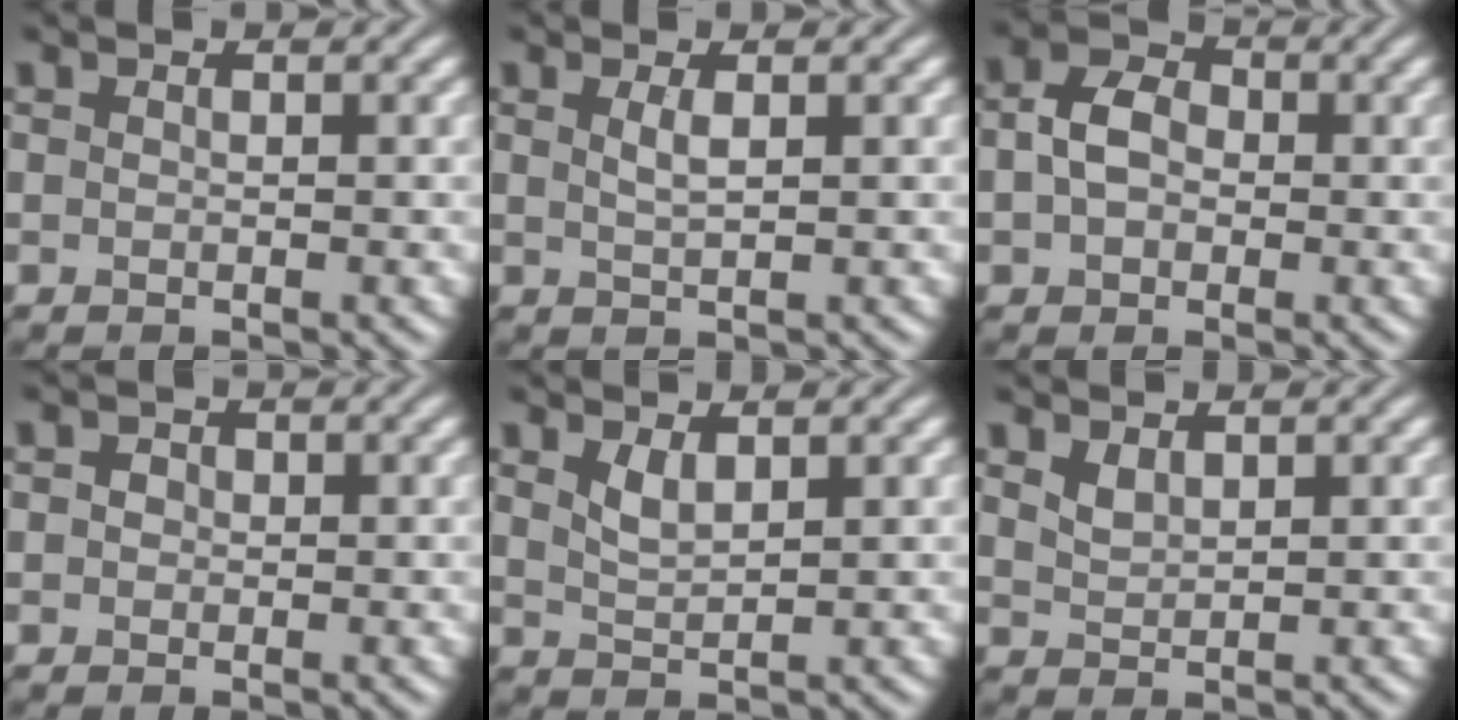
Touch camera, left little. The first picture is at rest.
{"total": 1.4, "force": [0.5, 0.4, 1.2], "torque": [-0.024, 0.001, 0.009]}
{"total": 3.8, "force": [0.1, 2.8, 2.5], "torque": [-0.053, 0.004, -0.007]}
{"total": 1.1, "force": [0.2, 1.0, 0.4], "torque": [-0.004, 0.001, -0.004]}
{"total": 1.7, "force": [1.1, 0.6, 1.2], "torque": [-0.028, -0.004, 0.026]}
{"total": 1.3, "force": [1.1, 0.5, 0.6], "torque": [-0.018, -0.001, 0.026]}